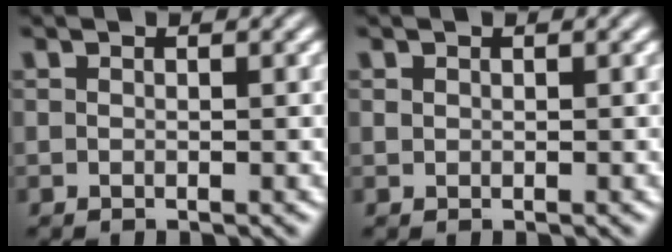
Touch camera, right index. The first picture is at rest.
{"total": 0.7, "force": [0.3, -0.7, -0.1], "torque": [0.006, -0.005, 0.012]}